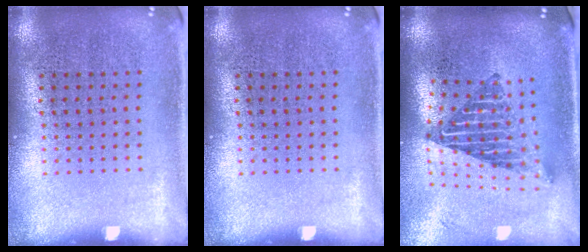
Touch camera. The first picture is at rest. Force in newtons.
{"total": 0.0}
{"total": 2.1, "press": 1.6, "slide": 1.4}